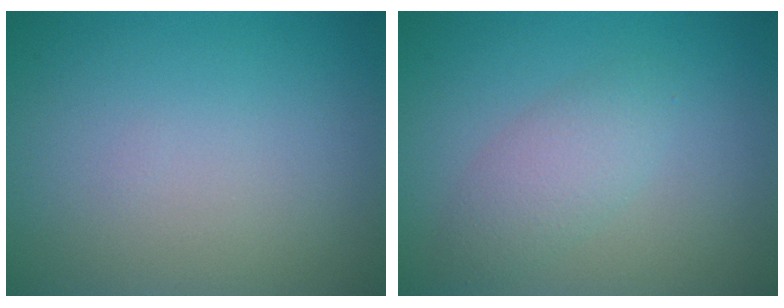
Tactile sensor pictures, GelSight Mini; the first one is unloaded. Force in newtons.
{"total": 2.7, "press": 2.7, "slide": 0.1}